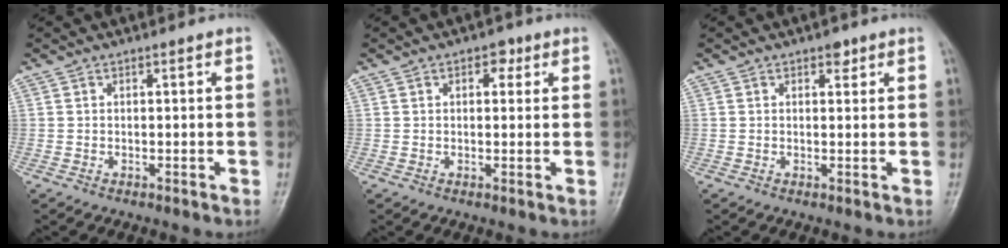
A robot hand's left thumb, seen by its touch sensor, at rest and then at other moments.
{"total": 2.8, "force": [1.3, 1.8, 1.8], "torque": [-0.006, 0.000, 0.012]}
{"total": 1.7, "force": [1.1, 1.0, 0.8], "torque": [0.000, -0.004, 0.011]}